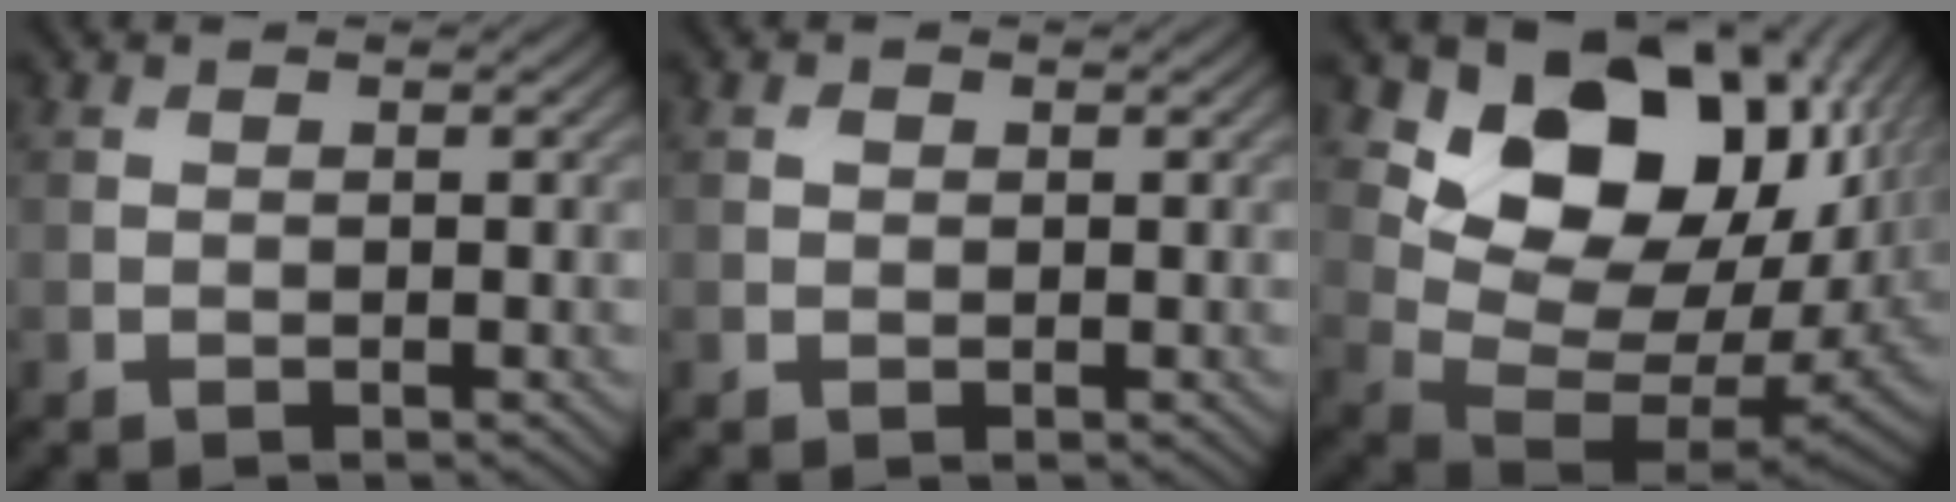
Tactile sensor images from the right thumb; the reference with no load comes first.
{"total": 0.5, "force": [0.2, 0.4, 0.2], "torque": [-0.004, -0.002, 0.003]}
{"total": 14.9, "force": [5.2, 9.9, 9.7], "torque": [-0.150, -0.003, 0.104]}